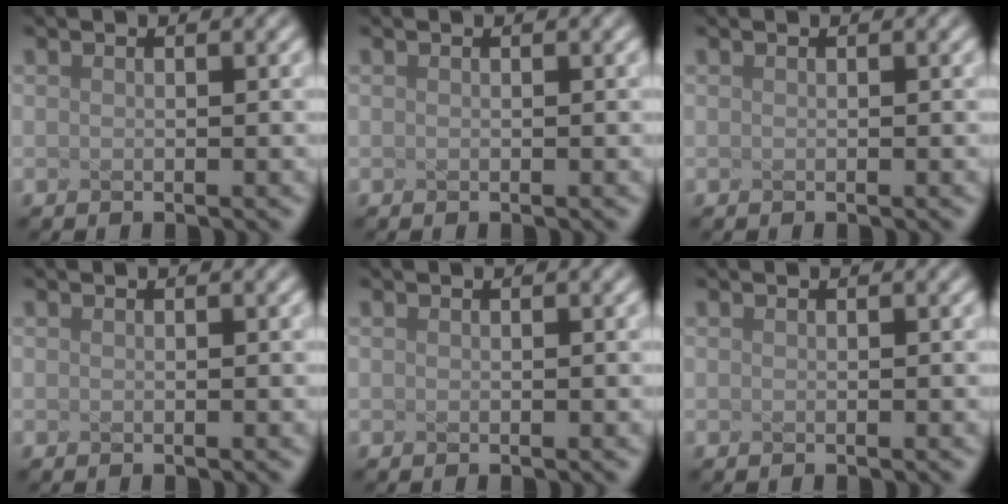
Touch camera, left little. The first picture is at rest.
{"total": 0.0}
{"total": 0.0}
{"total": 0.0}
{"total": 0.0}
{"total": 0.0}